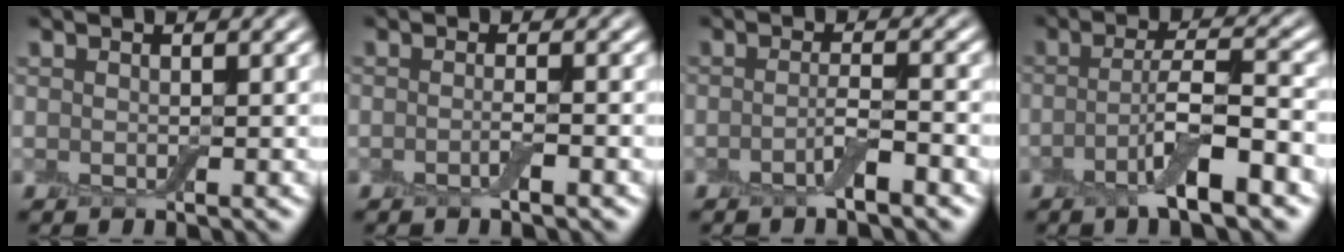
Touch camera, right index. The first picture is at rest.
{"total": 1.0, "force": [-0.7, 0.0, 0.7], "torque": [-0.013, -0.004, -0.012]}
{"total": 1.8, "force": [-1.2, 0.2, 1.4], "torque": [-0.024, 0.003, -0.024]}
{"total": 5.4, "force": [-2.5, 0.9, 4.7], "torque": [-0.081, 0.005, -0.050]}